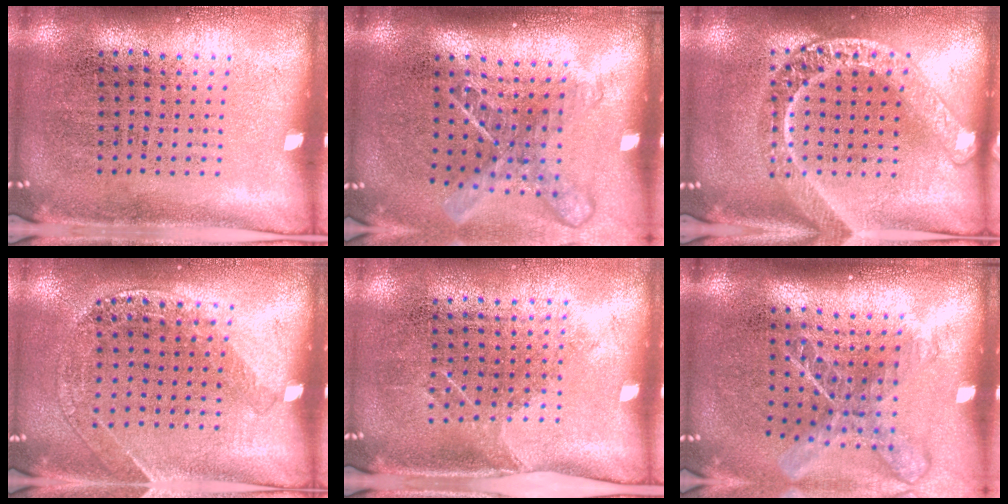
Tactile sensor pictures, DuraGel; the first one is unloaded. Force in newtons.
{"total": 1.8, "press": 1.4, "slide": 1.1}
{"total": 2.4, "press": 2.4, "slide": 0.2}
{"total": 1.3, "press": 1.3, "slide": 0.1}
{"total": 1.1, "press": 0.8, "slide": 0.7}
{"total": 1.9, "press": 1.4, "slide": 1.3}